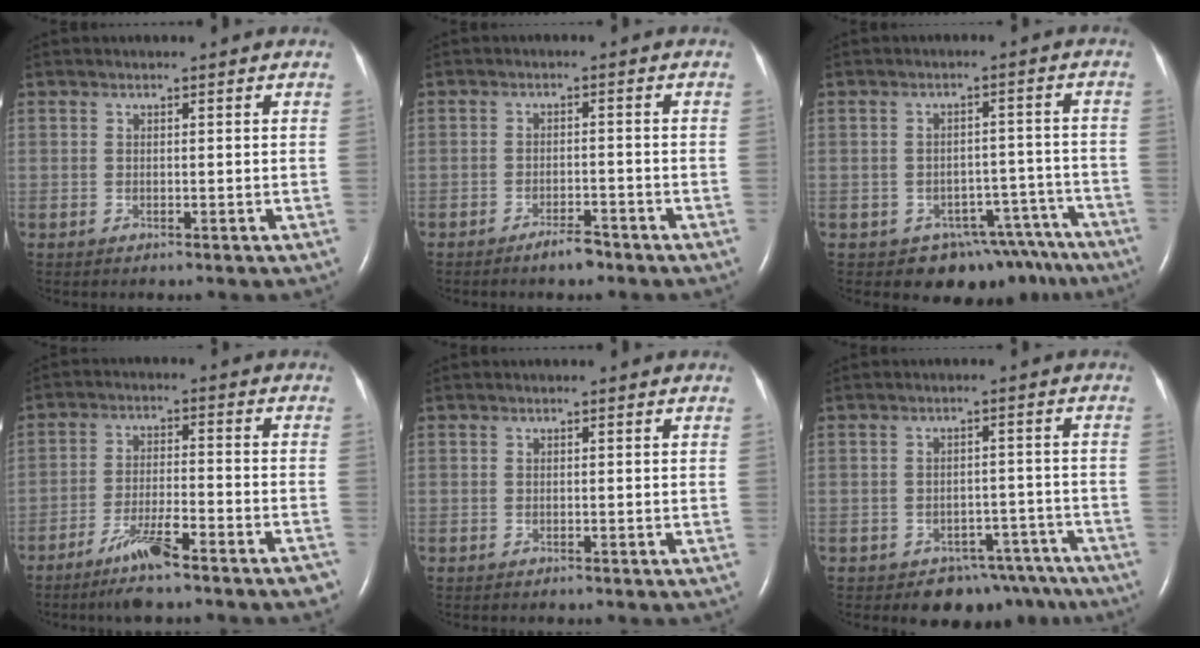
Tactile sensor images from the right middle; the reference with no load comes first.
{"total": 3.0, "force": [-2.5, 0.7, 1.6], "torque": [-0.030, 0.000, -0.039]}
{"total": 10.4, "force": [-7.8, 6.4, 2.2], "torque": [-0.002, 0.037, -0.091]}
{"total": 9.5, "force": [-7.0, 0.8, 6.4], "torque": [-0.103, -0.011, -0.119]}
{"total": 0.0}
{"total": 8.7, "force": [-6.8, 5.1, 1.6], "torque": [0.005, 0.027, -0.081]}